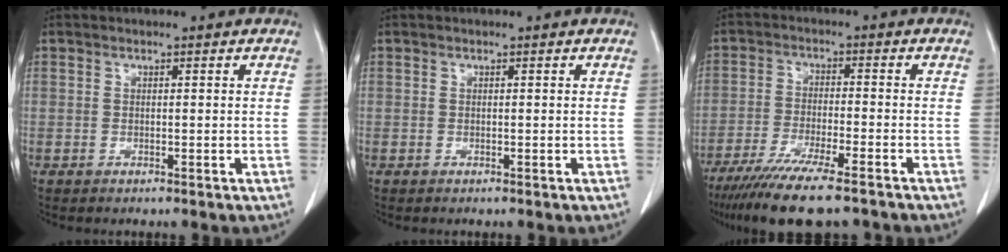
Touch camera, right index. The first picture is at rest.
{"total": 0.0}
{"total": 13.8, "force": [-10.8, 1.4, 8.5], "torque": [-0.146, -0.037, -0.176]}